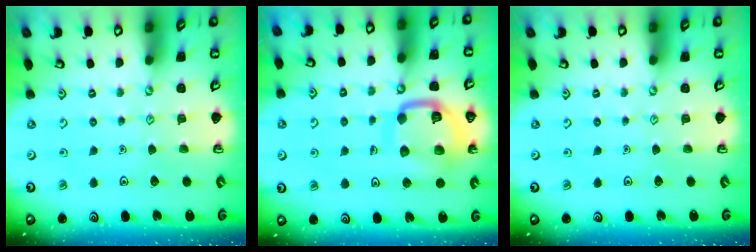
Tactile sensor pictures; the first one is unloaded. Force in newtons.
{"total": 14.4, "press": 14.3, "slide": 1.5}
{"total": 0.0}